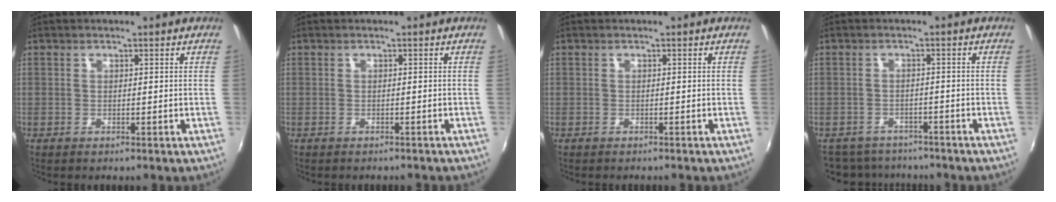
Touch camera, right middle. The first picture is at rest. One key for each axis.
{"total": 1.6, "fx": -1.5, "fy": 0.4, "fz": 0.5, "tx": -0.013, "ty": -0.007, "tz": -0.018}
{"total": 0.6, "fx": -0.6, "fy": 0.0, "fz": 0.2, "tx": -0.003, "ty": -0.001, "tz": -0.008}
{"total": 9.4, "fx": -8.3, "fy": 3.8, "fz": 2.3, "tx": -0.065, "ty": -0.001, "tz": -0.120}